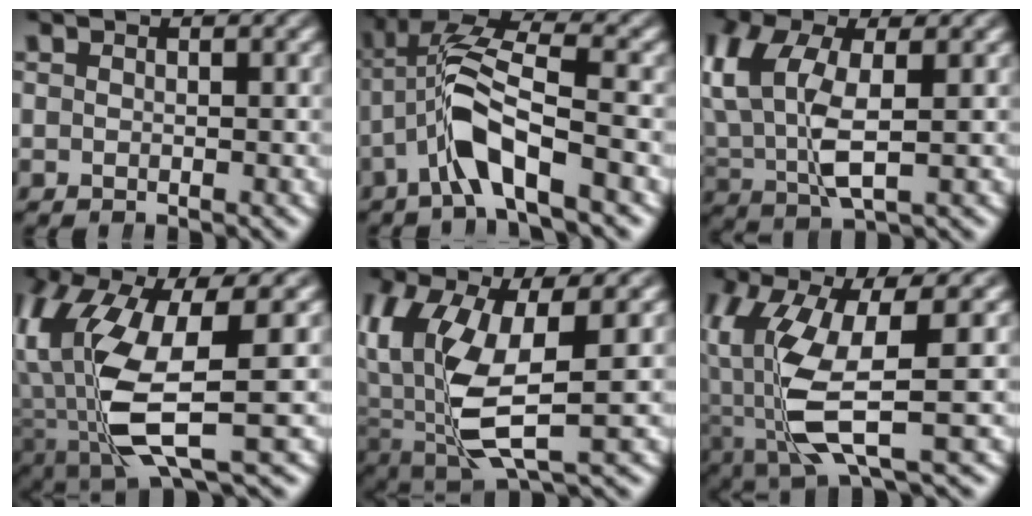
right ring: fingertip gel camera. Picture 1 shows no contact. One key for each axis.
{"total": 5.7, "fx": 0.1, "fy": 2.5, "fz": 5.1, "tx": -0.112, "ty": -0.010, "tz": 0.004}
{"total": 6.7, "fx": 1.1, "fy": 3.8, "fz": 5.3, "tx": -0.136, "ty": -0.024, "tz": 0.033}
{"total": 11.5, "fx": -0.3, "fy": 5.5, "fz": 10.1, "tx": -0.223, "ty": -0.035, "tz": 0.021}
{"total": 8.9, "fx": 0.2, "fy": 4.3, "fz": 7.7, "tx": -0.173, "ty": -0.031, "tz": 0.029}
{"total": 8.9, "fx": -0.8, "fy": 3.6, "fz": 8.1, "tx": -0.175, "ty": -0.027, "tz": 0.007}